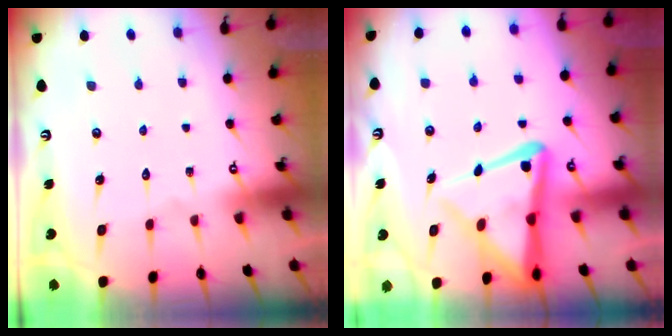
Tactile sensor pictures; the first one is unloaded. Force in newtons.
{"total": 14.0, "press": 13.9, "slide": 1.5}